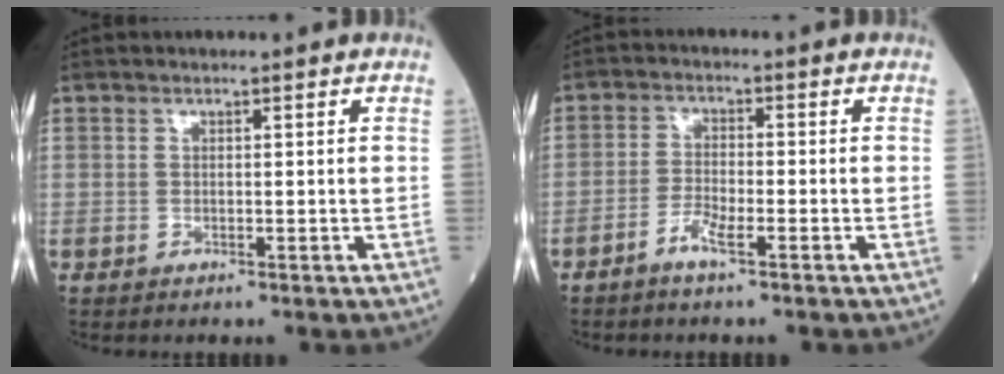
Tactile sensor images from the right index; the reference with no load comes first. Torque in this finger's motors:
{"motor_torque": [-0.04, -0.01, -0.02, -0.01]}